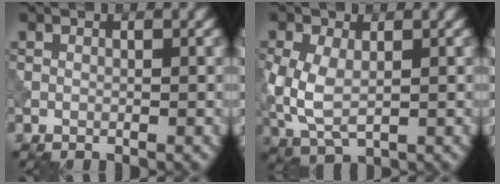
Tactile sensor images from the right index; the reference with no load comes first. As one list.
[{"total": 5.4, "force": [-0.3, 3.3, 4.3], "torque": [-0.113, -0.005, -0.003]}]